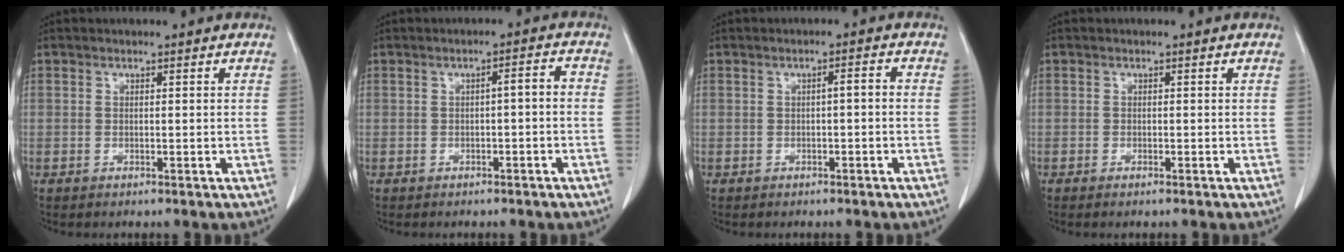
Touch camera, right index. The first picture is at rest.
{"total": 2.3, "force": [-0.5, 0.5, 2.2], "torque": [-0.032, 0.010, -0.007]}
{"total": 1.6, "force": [-0.2, 0.3, 1.5], "torque": [-0.023, 0.005, -0.003]}
{"total": 0.7, "force": [-0.5, 0.0, 0.4], "torque": [-0.008, -0.001, -0.007]}